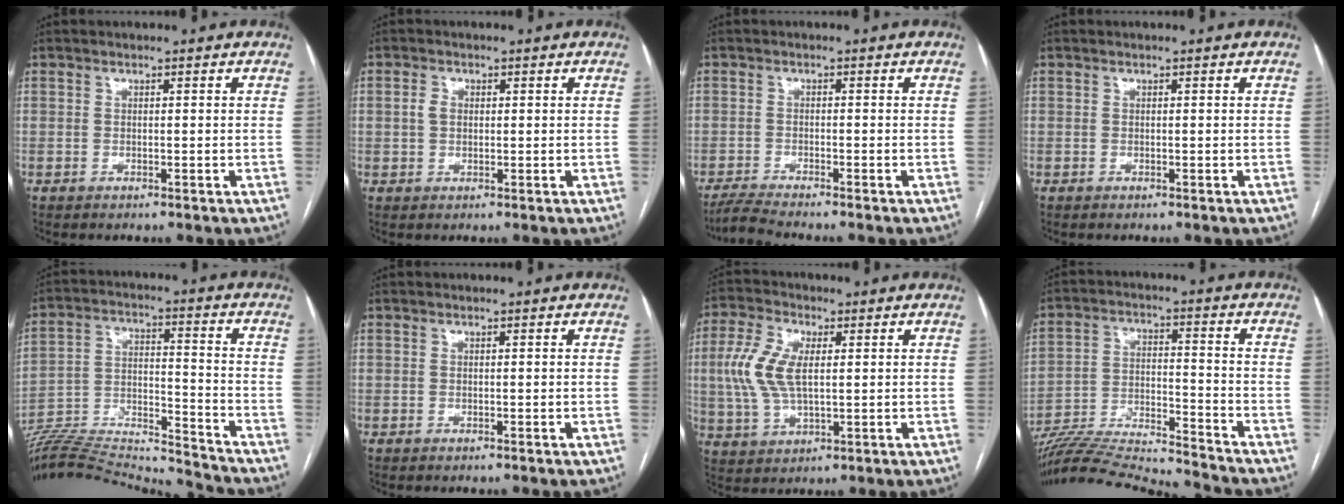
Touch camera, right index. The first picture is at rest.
{"total": 2.0, "force": [0.4, 1.5, 1.3], "torque": [-0.031, 0.010, 0.009]}
{"total": 3.1, "force": [-2.9, -0.6, 0.6], "torque": [-0.021, -0.017, -0.057]}
{"total": 0.0}
{"total": 22.5, "force": [-21.7, -0.1, 6.1], "torque": [-0.137, -0.005, -0.345]}
{"total": 0.0}
{"total": 9.2, "force": [1.2, 4.1, 8.1], "torque": [-0.197, 0.012, 0.027]}
{"total": 18.1, "force": [-17.4, -0.7, 4.9], "torque": [-0.096, -0.005, -0.284]}